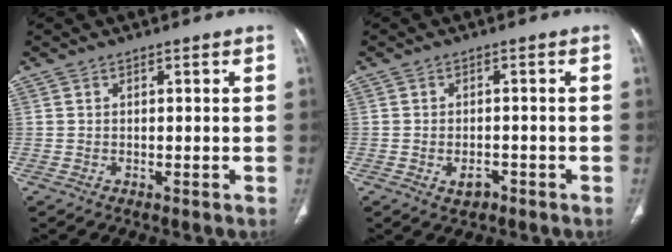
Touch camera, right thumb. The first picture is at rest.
{"total": 2.7, "force": [-1.4, 1.7, 1.6], "torque": [-0.022, 0.009, -0.015]}